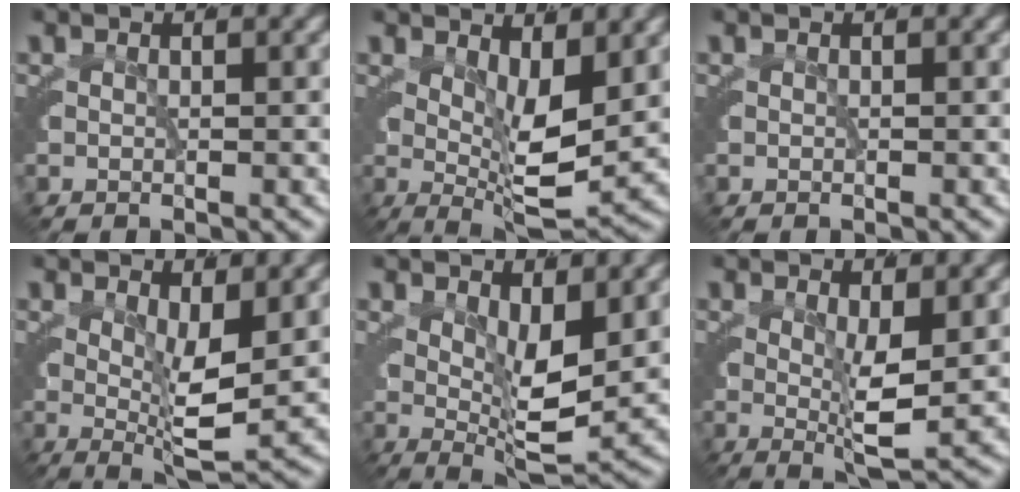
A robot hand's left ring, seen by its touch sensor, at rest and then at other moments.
{"total": 5.7, "force": [1.2, 1.4, 5.4], "torque": [-0.072, -0.020, 0.028]}
{"total": 0.0}
{"total": 4.7, "force": [1.0, 0.7, 4.6], "torque": [-0.057, -0.018, 0.023]}
{"total": 5.2, "force": [1.5, 1.2, 4.8], "torque": [-0.059, -0.016, 0.032]}
{"total": 3.7, "force": [0.7, 0.3, 3.6], "torque": [-0.046, -0.017, 0.019]}